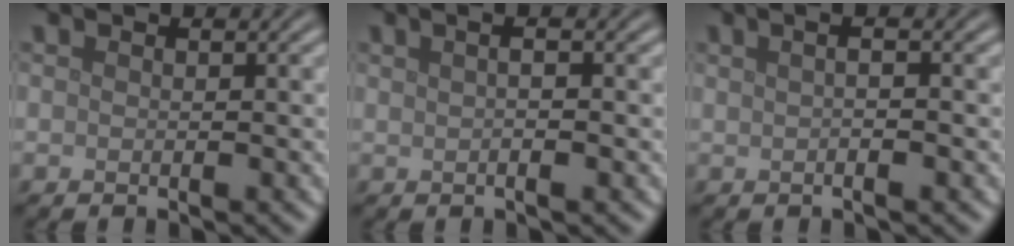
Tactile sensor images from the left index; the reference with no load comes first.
{"total": 3.7, "force": [1.2, 1.6, 3.1], "torque": [-0.023, 0.021, -0.004]}
{"total": 4.0, "force": [1.1, 1.8, 3.4], "torque": [-0.022, 0.021, -0.009]}